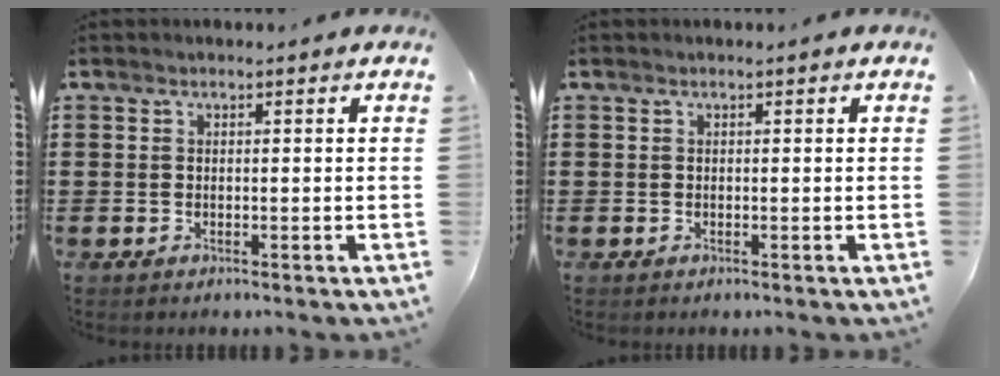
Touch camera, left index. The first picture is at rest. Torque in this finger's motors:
{"motor_torque": [0.29, 0.23, 0.03, 0.00]}